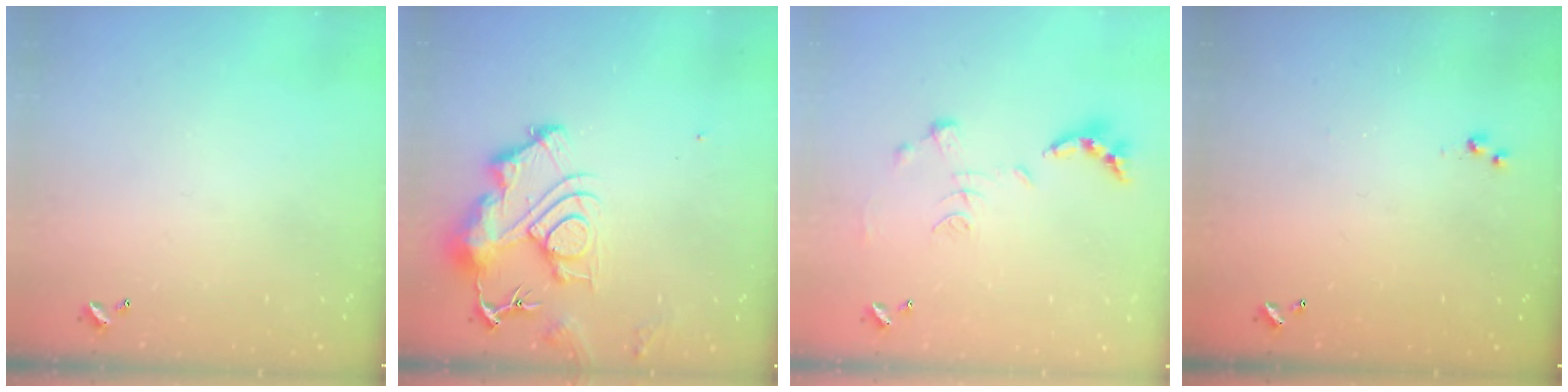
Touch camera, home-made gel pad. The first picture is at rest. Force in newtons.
{"total": 12.2, "press": 12.1, "slide": 1.4}
{"total": 1.1, "press": 1.0, "slide": 0.4}
{"total": 3.0, "press": 3.0, "slide": 0.4}